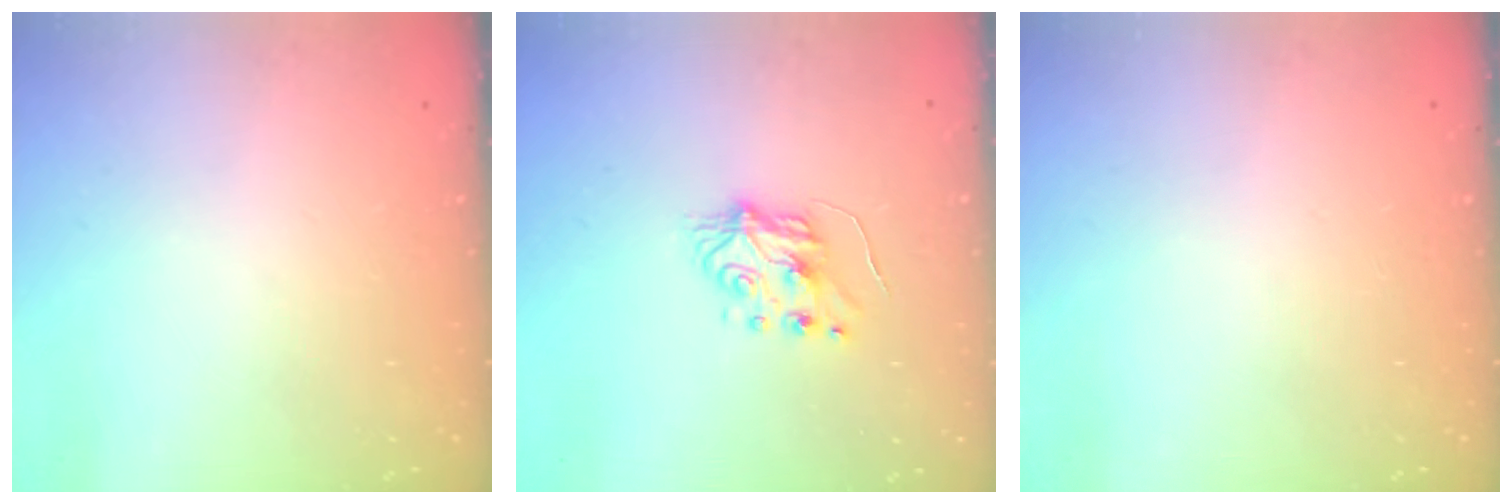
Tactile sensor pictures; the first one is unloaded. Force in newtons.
{"total": 5.2, "press": 5.1, "slide": 0.7}
{"total": 0.0}